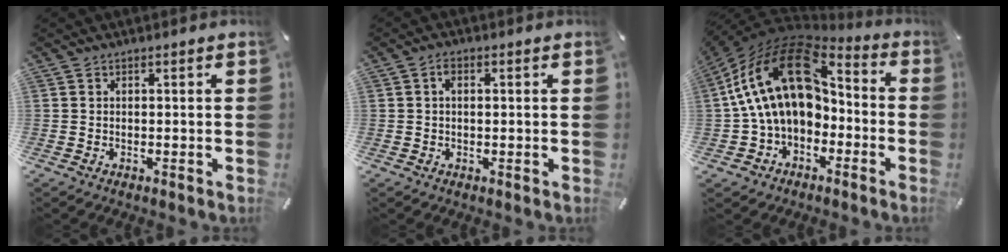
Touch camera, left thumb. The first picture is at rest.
{"total": 1.8, "force": [0.4, 0.9, 1.4], "torque": [-0.031, 0.006, 0.005]}
{"total": 21.9, "force": [2.8, 15.0, 15.7], "torque": [-0.302, -0.006, 0.049]}